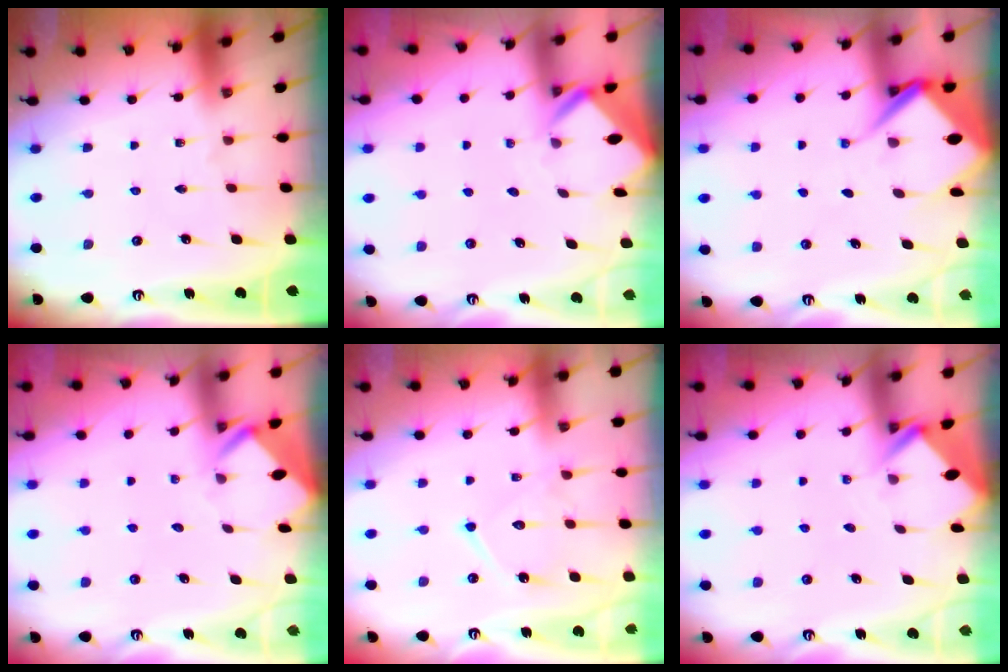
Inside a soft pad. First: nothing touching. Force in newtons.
{"total": 2.4, "press": 2.4, "slide": 0.1}
{"total": 8.0, "press": 7.9, "slide": 0.9}
{"total": 3.4, "press": 3.4, "slide": 0.3}
{"total": 12.8, "press": 12.7, "slide": 1.1}
{"total": 2.7, "press": 2.7, "slide": 0.2}